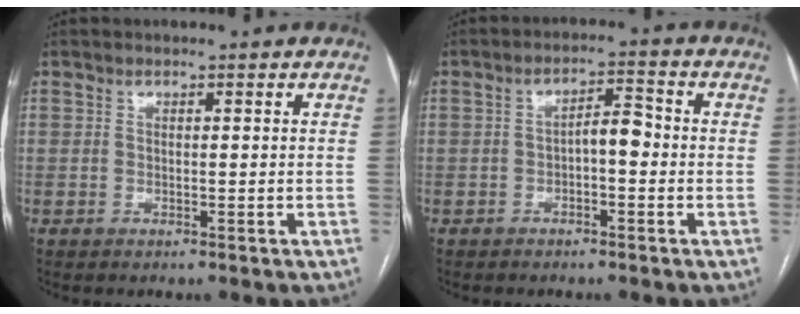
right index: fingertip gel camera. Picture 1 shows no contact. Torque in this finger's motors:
{"motor_torque": [0.02, -0.05, 0.11, 0.01]}